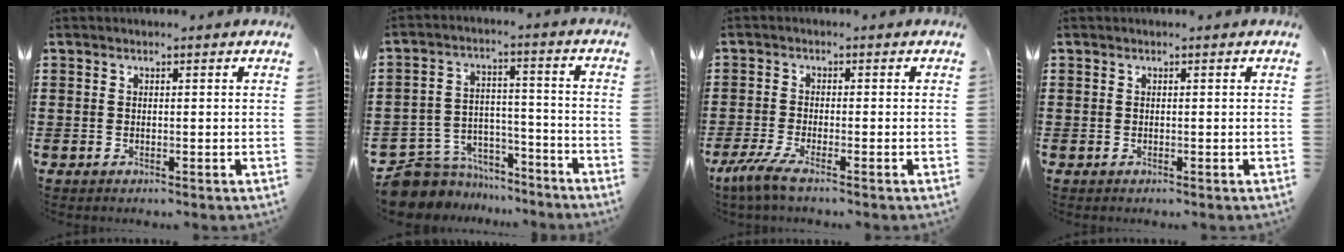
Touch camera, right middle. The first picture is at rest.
{"total": 7.2, "force": [-6.9, 2.3, 0.0], "torque": [-0.018, 0.005, -0.141]}
{"total": 3.7, "force": [-2.7, 0.3, 2.5], "torque": [-0.064, -0.011, -0.056]}
{"total": 0.0}